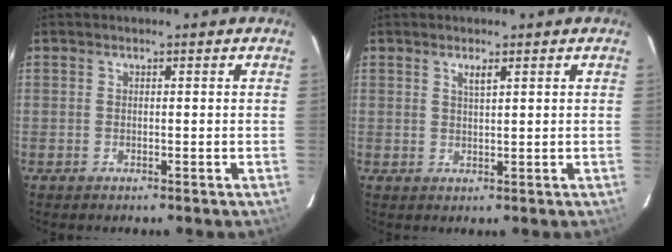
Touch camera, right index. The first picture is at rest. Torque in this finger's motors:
{"motor_torque": [-0.01, 0.01, 0.02, 0.04]}